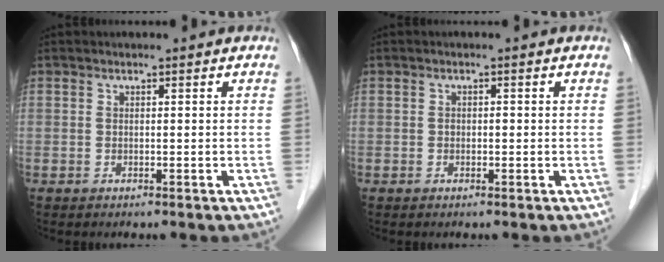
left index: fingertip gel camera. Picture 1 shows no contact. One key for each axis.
{"total": 0.7, "fx": -0.1, "fy": 0.5, "fz": 0.5, "tx": -0.006, "ty": 0.003, "tz": -0.004}